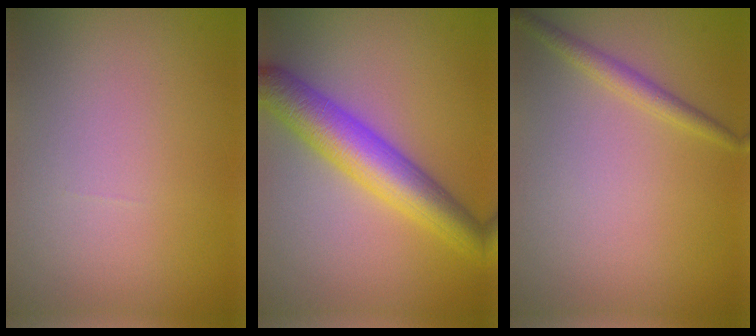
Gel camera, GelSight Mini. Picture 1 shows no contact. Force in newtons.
{"total": 6.7, "press": 6.7, "slide": 0.2}
{"total": 1.6, "press": 1.6, "slide": 0.1}